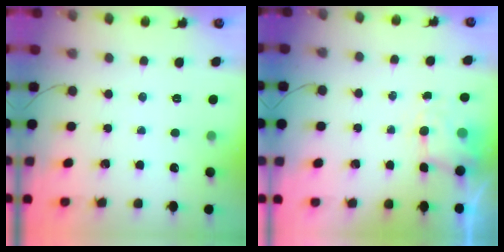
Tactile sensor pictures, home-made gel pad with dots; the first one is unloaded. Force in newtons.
{"total": 4.3, "press": 4.2, "slide": 1.0}